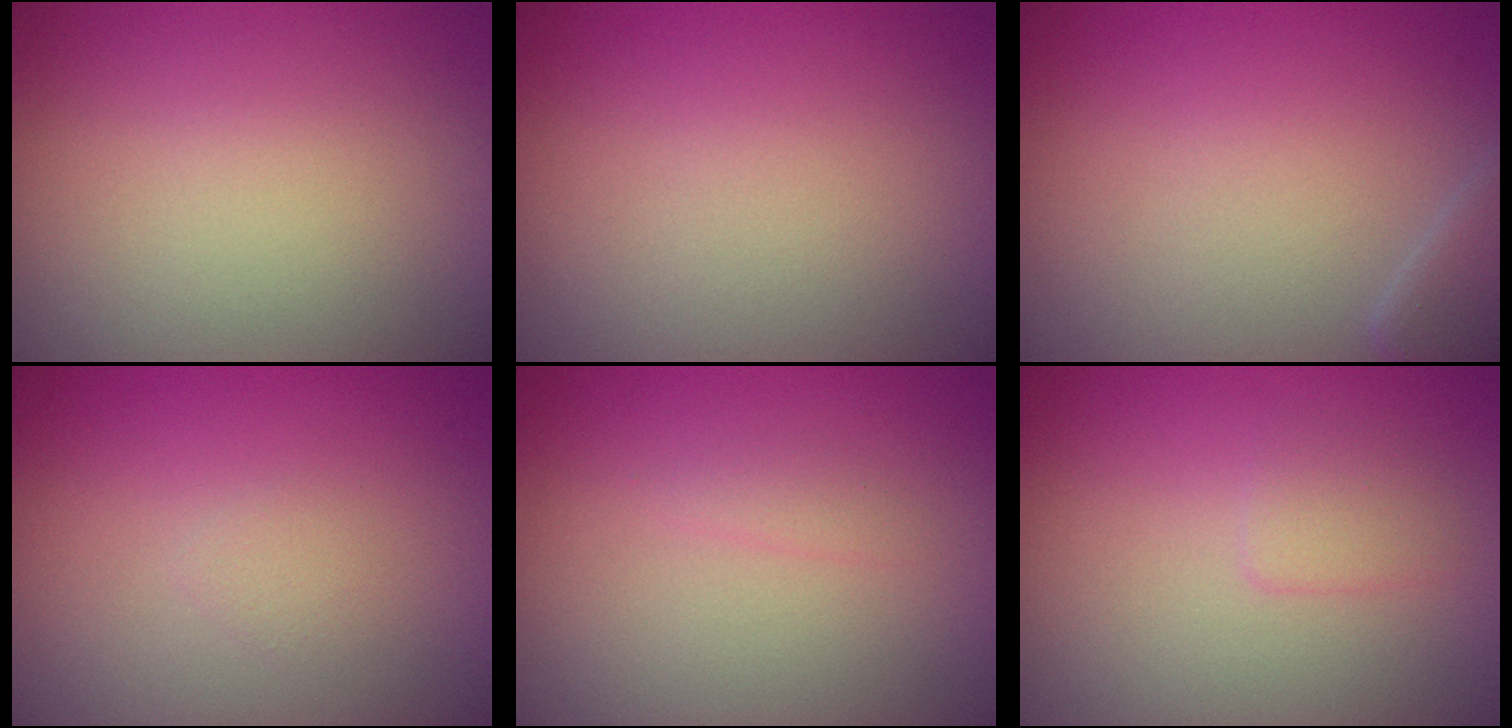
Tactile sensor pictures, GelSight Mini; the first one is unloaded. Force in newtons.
{"total": 0.0}
{"total": 1.8, "press": 1.8, "slide": 0.1}
{"total": 0.7, "press": 0.7, "slide": 0.0}
{"total": 0.7, "press": 0.7, "slide": 0.0}
{"total": 1.2, "press": 1.2, "slide": 0.1}